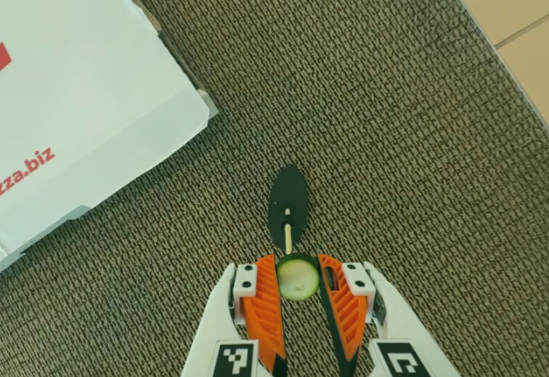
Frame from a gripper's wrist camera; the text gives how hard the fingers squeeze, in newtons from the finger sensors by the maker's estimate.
{"total": 6.9, "left": 7.0, "right": 6.8}